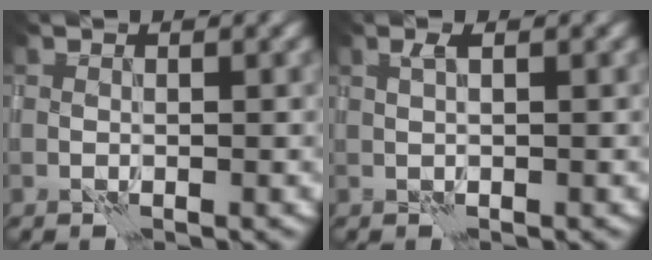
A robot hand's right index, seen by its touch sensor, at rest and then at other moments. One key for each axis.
{"total": 0.8, "fx": 0.6, "fy": 0.0, "fz": 0.5, "tx": -0.007, "ty": 0.003, "tz": 0.009}